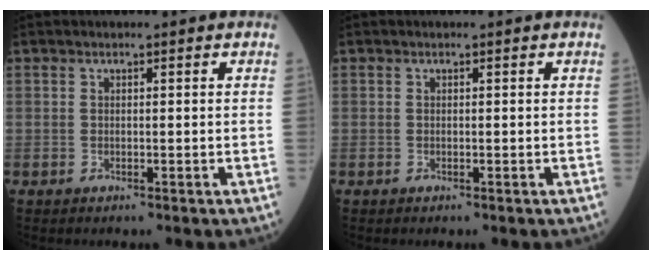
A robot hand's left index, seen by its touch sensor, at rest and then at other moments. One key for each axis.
{"total": 0.0}